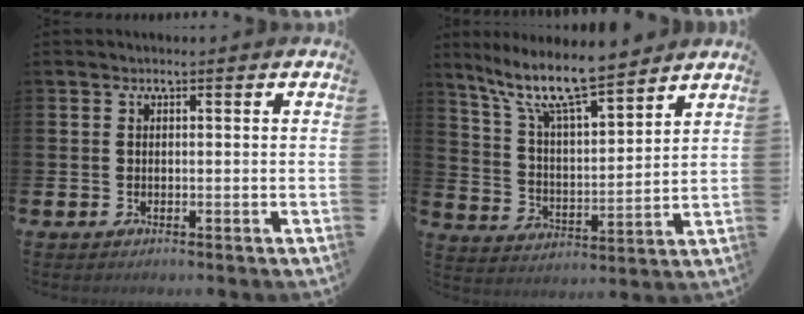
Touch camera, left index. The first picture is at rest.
{"total": 11.1, "force": [9.5, 1.9, 5.5], "torque": [-0.136, -0.047, 0.166]}